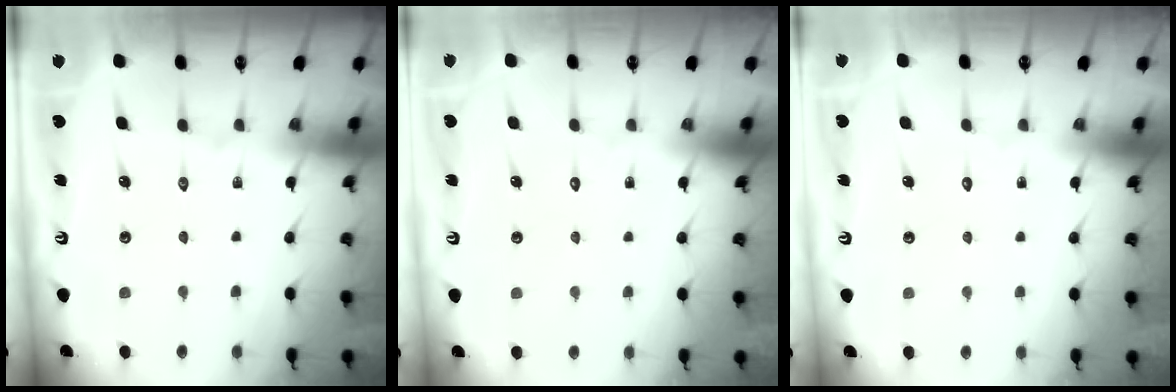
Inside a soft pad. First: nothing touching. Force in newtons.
{"total": 1.6, "press": 1.6, "slide": 0.1}
{"total": 1.7, "press": 1.7, "slide": 0.1}